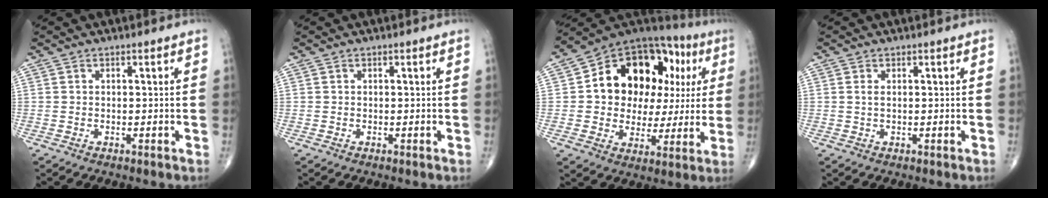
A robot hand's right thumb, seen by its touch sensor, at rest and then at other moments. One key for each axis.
{"total": 0.0}
{"total": 22.6, "fx": 5.1, "fy": 16.0, "fz": 15.2, "tx": -0.163, "ty": 0.036, "tz": 0.081}
{"total": 1.0, "fx": 0.2, "fy": 0.4, "fz": 0.8, "tx": -0.023, "ty": 0.003, "tz": 0.006}